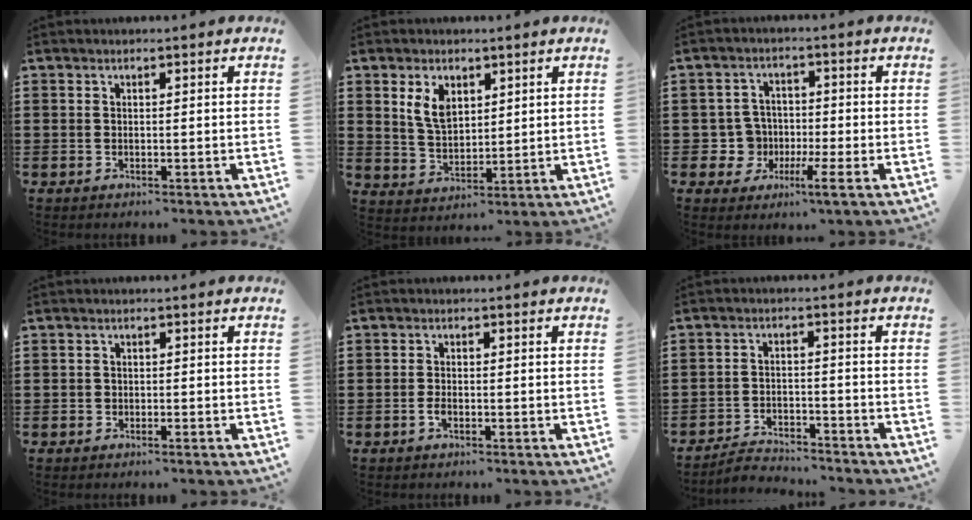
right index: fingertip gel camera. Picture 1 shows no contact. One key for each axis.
{"total": 5.5, "fx": 2.5, "fy": 3.2, "fz": 3.6, "tx": -0.082, "ty": 0.010, "tz": 0.045}
{"total": 4.3, "fx": -1.6, "fy": 3.5, "fz": 2.1, "tx": -0.058, "ty": 0.005, "tz": -0.031}
{"total": 0.7, "fx": -0.6, "fy": 0.3, "fz": 0.3, "tx": -0.007, "ty": -0.002, "tz": -0.011}
{"total": 1.4, "fx": -0.6, "fy": 0.6, "fz": 1.1, "tx": -0.029, "ty": -0.004, "tz": -0.012}
{"total": 3.3, "fx": -3.2, "fy": 0.2, "fz": 0.3, "tx": -0.011, "ty": 0.004, "tz": -0.068}